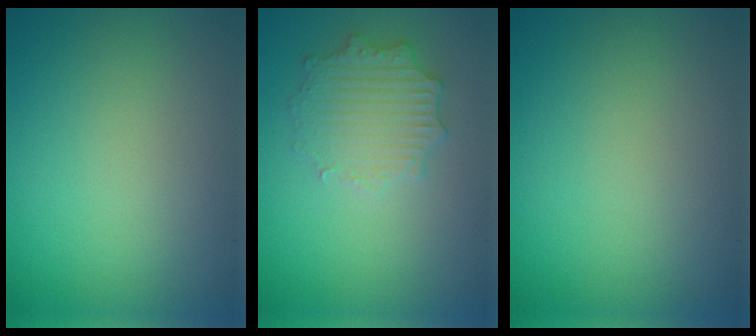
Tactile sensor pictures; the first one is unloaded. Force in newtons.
{"total": 2.9, "press": 2.9, "slide": 0.1}
{"total": 0.0}